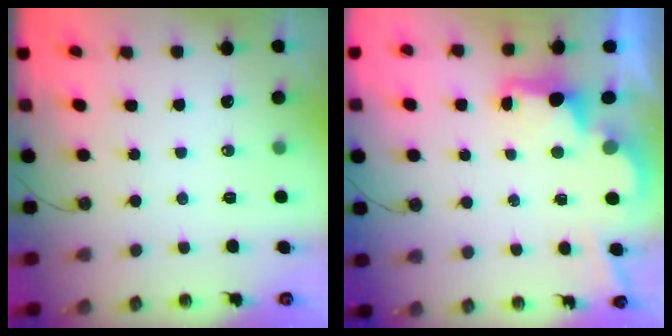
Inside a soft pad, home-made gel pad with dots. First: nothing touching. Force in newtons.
{"total": 2.6, "press": 2.5, "slide": 0.8}